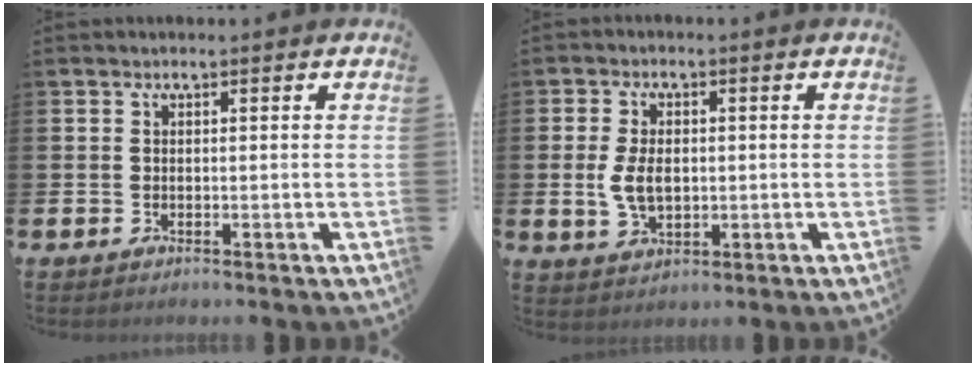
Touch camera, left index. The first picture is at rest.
{"total": 5.1, "force": [0.1, 3.1, 4.0], "torque": [-0.077, 0.006, -0.003]}